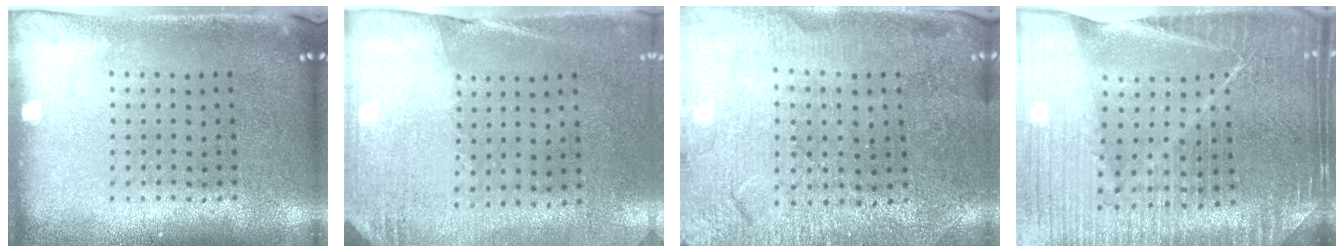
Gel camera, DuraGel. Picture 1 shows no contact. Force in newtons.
{"total": 2.7, "press": 2.4, "slide": 1.3}
{"total": 1.5, "press": 1.5, "slide": 0.2}
{"total": 4.6, "press": 4.3, "slide": 1.6}